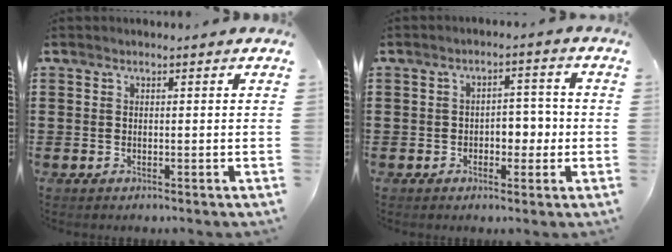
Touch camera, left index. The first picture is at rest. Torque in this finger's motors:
{"motor_torque": [0.31, -0.14, 0.07, 0.06]}